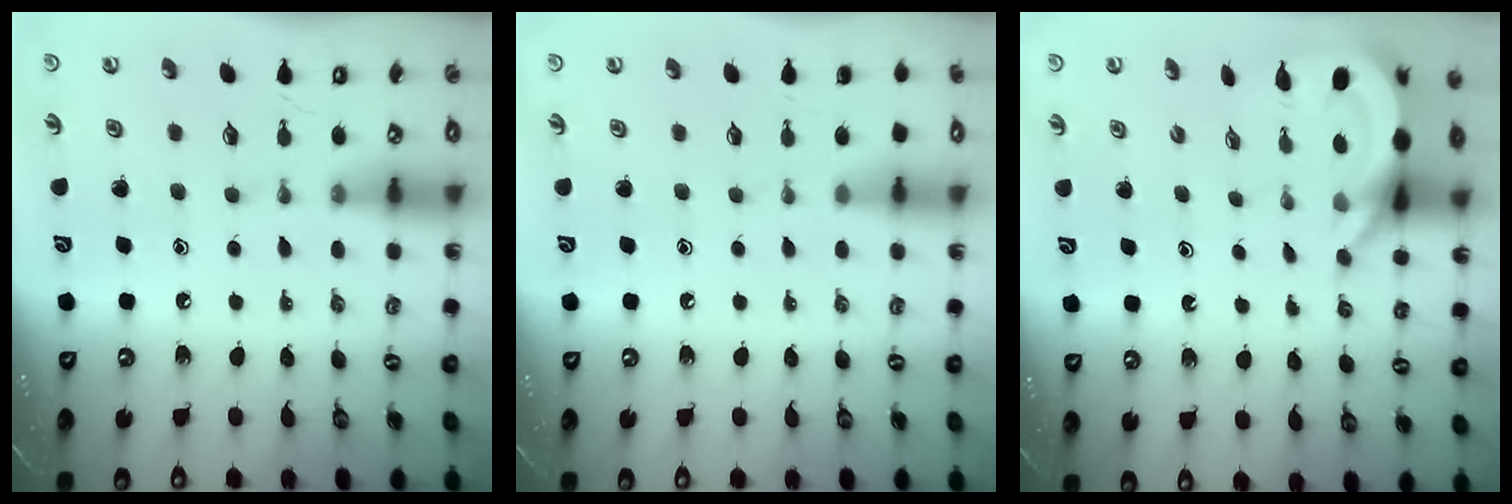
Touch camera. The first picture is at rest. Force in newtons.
{"total": 0.0}
{"total": 5.1, "press": 5.0, "slide": 0.5}